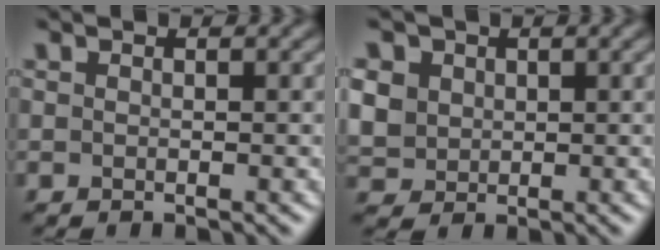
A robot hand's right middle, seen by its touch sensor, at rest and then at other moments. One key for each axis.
{"total": 6.2, "fx": 1.9, "fy": 5.1, "fz": 2.9, "tx": -0.094, "ty": 0.023, "tz": 0.032}